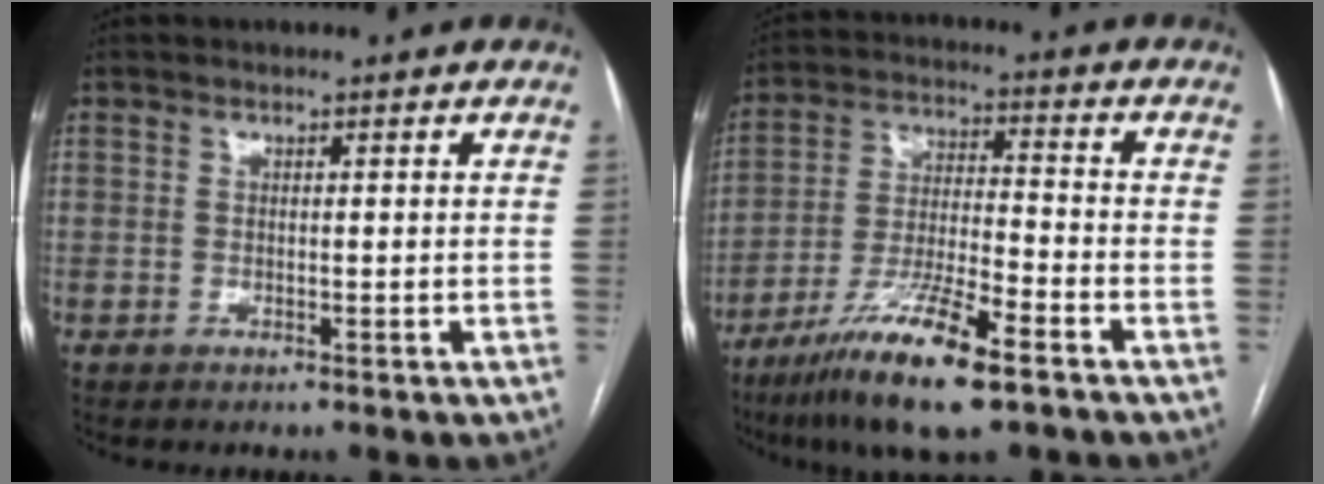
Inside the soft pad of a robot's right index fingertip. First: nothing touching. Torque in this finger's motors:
{"motor_torque": [1.04, -0.95, 0.78, 0.20]}